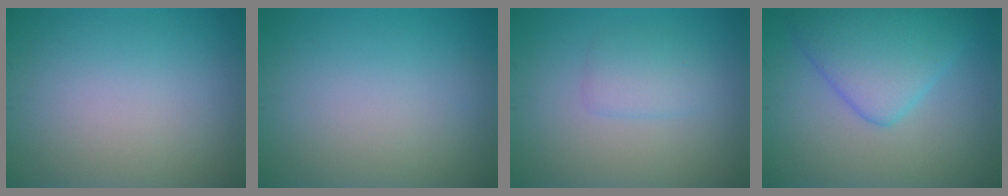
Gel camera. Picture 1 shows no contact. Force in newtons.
{"total": 0.0}
{"total": 1.9, "press": 1.9, "slide": 0.1}
{"total": 5.7, "press": 5.7, "slide": 0.2}